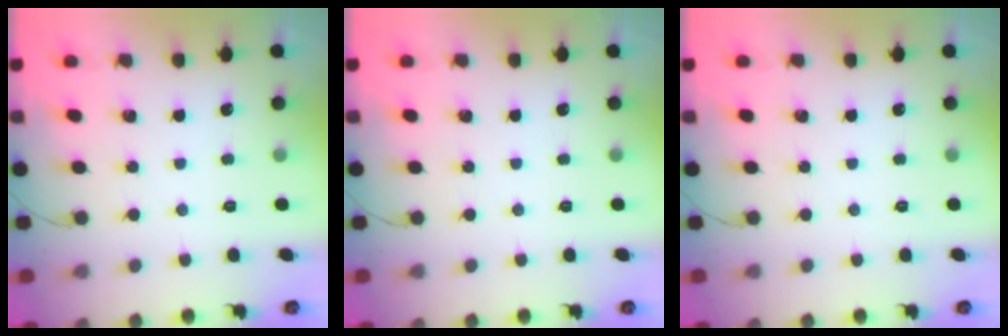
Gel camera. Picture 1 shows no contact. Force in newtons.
{"total": 0.0}
{"total": 0.0}